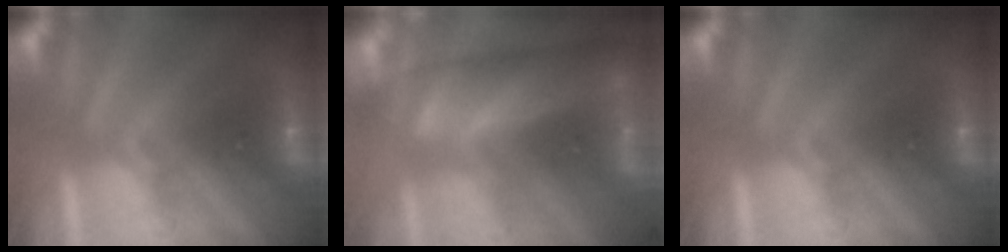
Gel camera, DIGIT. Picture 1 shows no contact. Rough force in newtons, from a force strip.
{"total": 4.2}
{"total": 0.0}